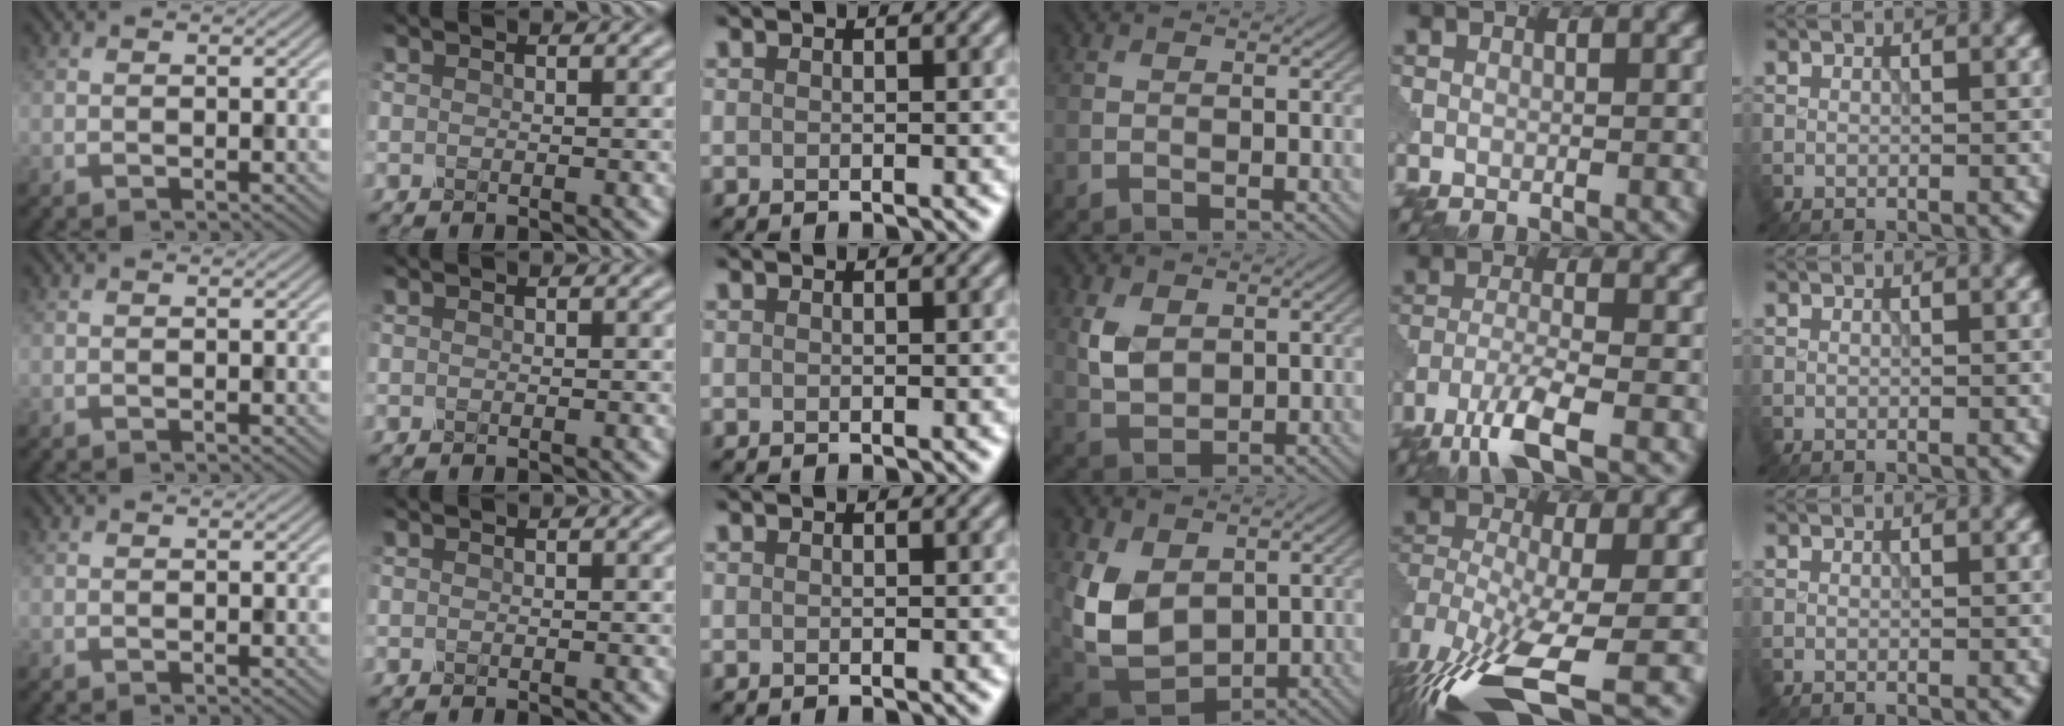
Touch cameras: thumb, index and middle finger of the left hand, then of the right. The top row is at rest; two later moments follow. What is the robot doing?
{"motion": "squeeze", "object": "clothespin"}